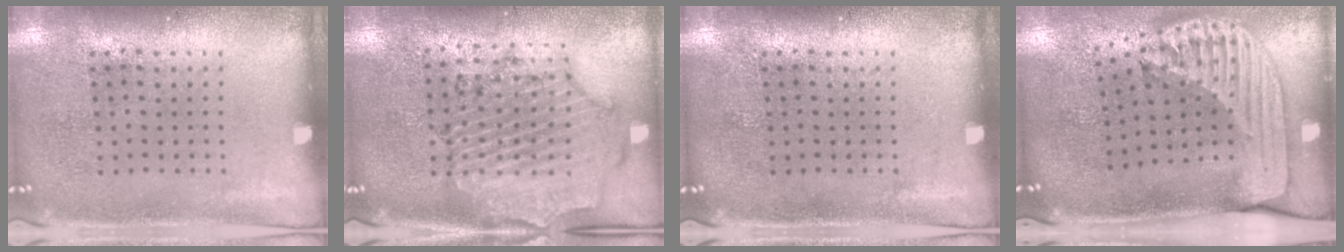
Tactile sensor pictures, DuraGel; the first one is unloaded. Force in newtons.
{"total": 1.6, "press": 1.6, "slide": 0.3}
{"total": 0.0}
{"total": 2.5, "press": 1.8, "slide": 1.8}